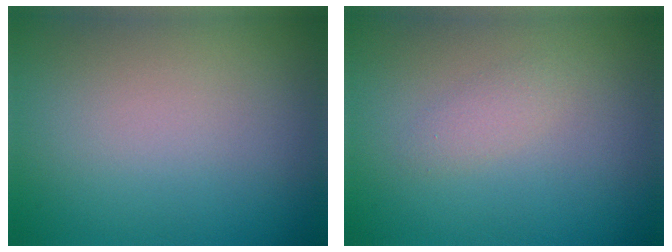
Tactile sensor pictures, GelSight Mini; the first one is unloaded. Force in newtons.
{"total": 1.2, "press": 1.2, "slide": 0.1}